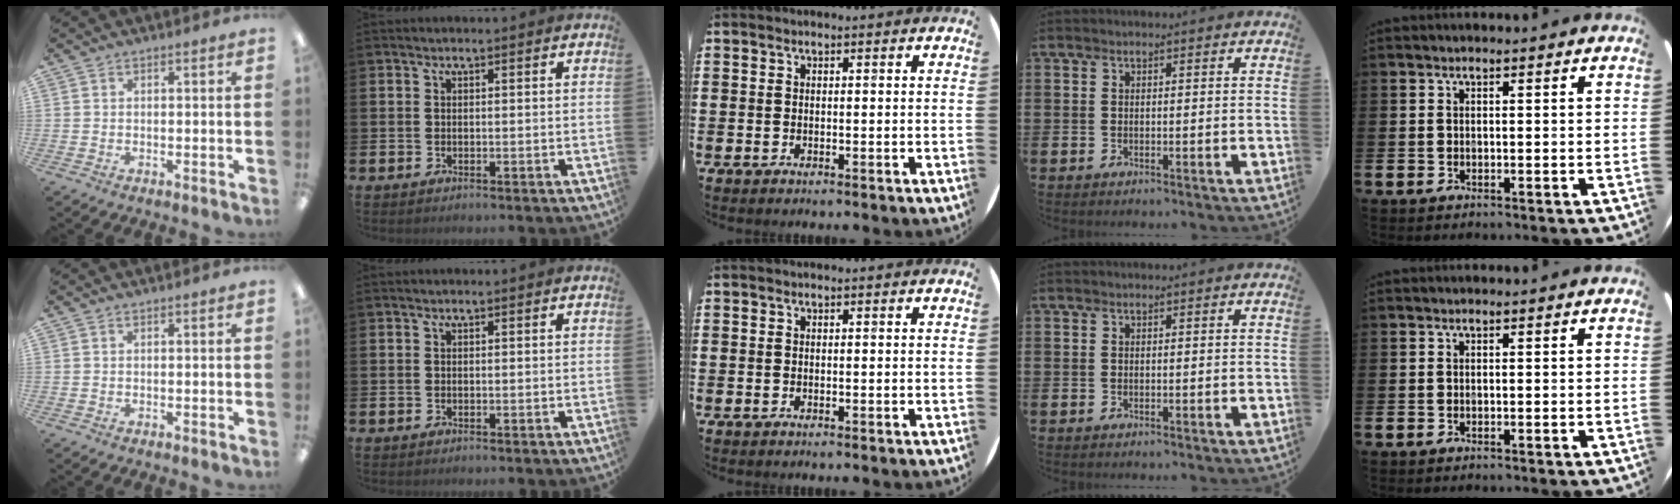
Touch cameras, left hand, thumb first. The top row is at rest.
{}